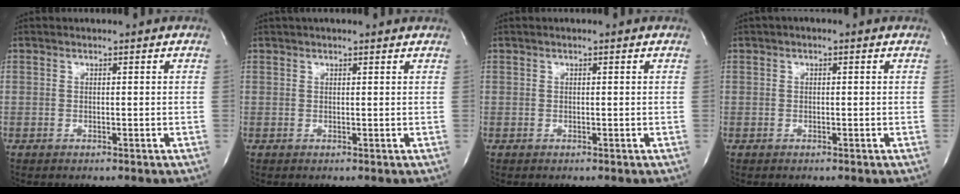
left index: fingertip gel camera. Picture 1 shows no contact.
{"total": 3.7, "force": [3.3, 0.6, 1.6], "torque": [-0.023, 0.030, 0.039]}
{"total": 0.5, "force": [0.3, 0.1, 0.4], "torque": [-0.011, 0.003, 0.001]}
{"total": 0.6, "force": [0.2, 0.3, 0.5], "torque": [-0.008, 0.003, 0.000]}